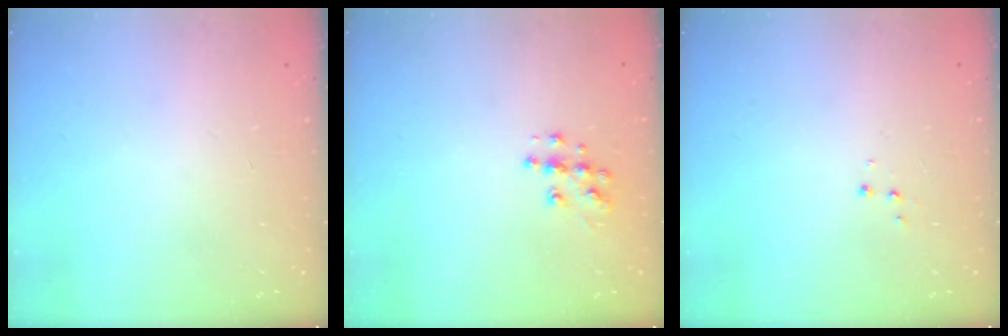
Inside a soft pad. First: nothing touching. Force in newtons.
{"total": 8.6, "press": 8.6, "slide": 0.4}
{"total": 3.5, "press": 3.4, "slide": 0.5}